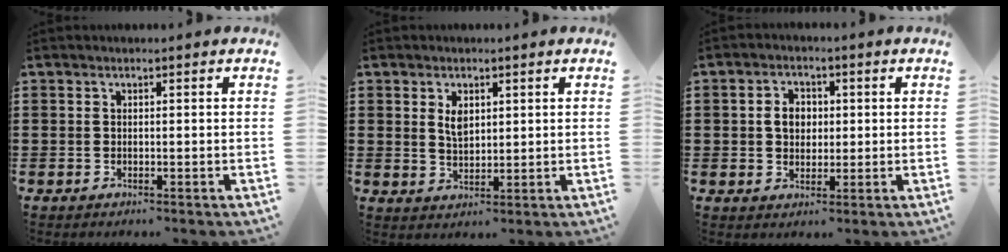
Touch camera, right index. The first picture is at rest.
{"total": 3.0, "force": [1.3, 1.7, 2.2], "torque": [-0.040, 0.002, 0.021]}
{"total": 3.6, "force": [0.2, 2.9, 2.2], "torque": [-0.052, 0.011, 0.000]}